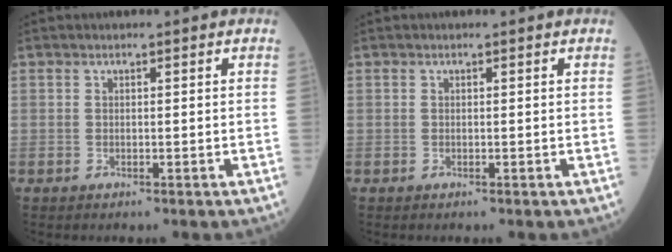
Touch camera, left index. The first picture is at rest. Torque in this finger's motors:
{"motor_torque": [0.14, -0.13, 0.05, 0.01]}